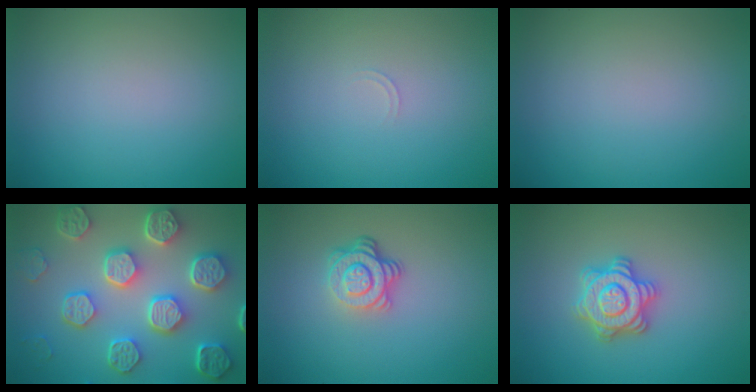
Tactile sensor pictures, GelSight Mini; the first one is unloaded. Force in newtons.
{"total": 0.6, "press": 0.6, "slide": 0.2}
{"total": 0.0}
{"total": 8.6, "press": 6.6, "slide": 5.5}
{"total": 4.0, "press": 2.8, "slide": 2.9}
{"total": 3.7, "press": 3.6, "slide": 0.6}